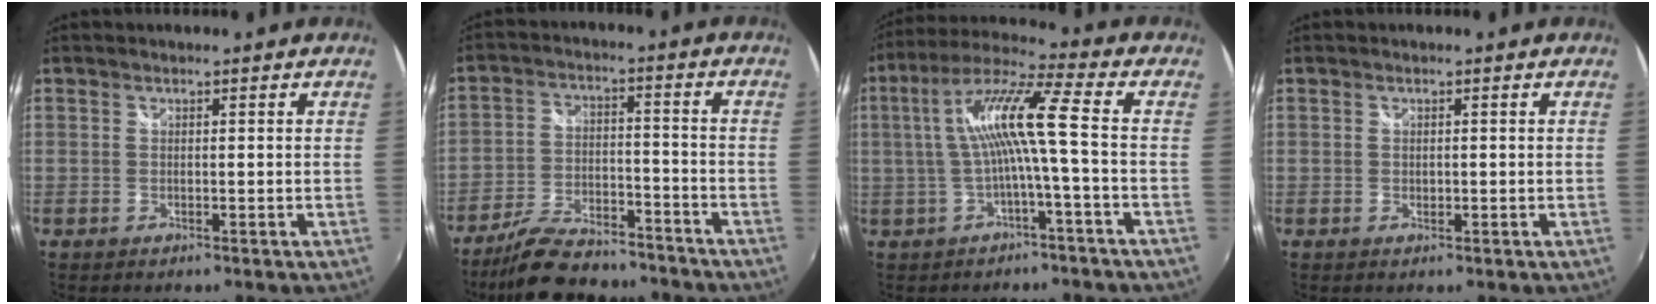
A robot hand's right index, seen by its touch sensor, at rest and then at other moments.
{"total": 16.2, "force": [-13.7, 5.4, 6.8], "torque": [-0.143, -0.004, -0.208]}
{"total": 10.7, "force": [-1.1, -0.3, 10.7], "torque": [-0.212, 0.016, -0.014]}
{"total": 0.6, "force": [0.0, 0.4, 0.4], "torque": [-0.006, 0.001, 0.001]}